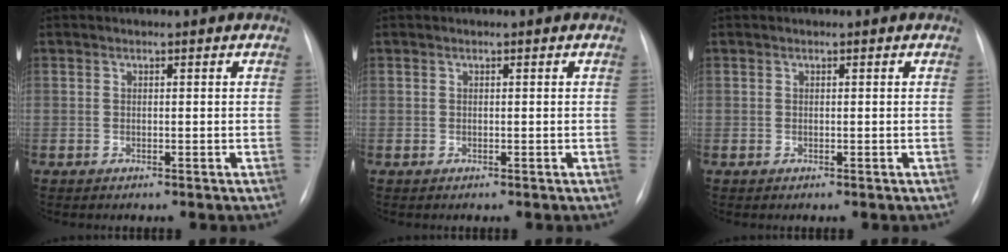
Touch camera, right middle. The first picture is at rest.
{"total": 0.0}
{"total": 0.0}